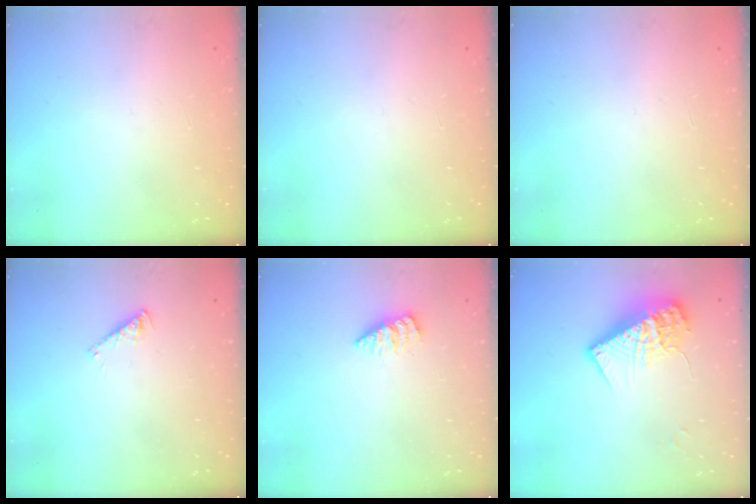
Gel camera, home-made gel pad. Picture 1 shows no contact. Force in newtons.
{"total": 0.0}
{"total": 0.0}
{"total": 2.5, "press": 2.5, "slide": 0.0}
{"total": 2.8, "press": 2.7, "slide": 0.3}
{"total": 13.7, "press": 13.7, "slide": 1.4}